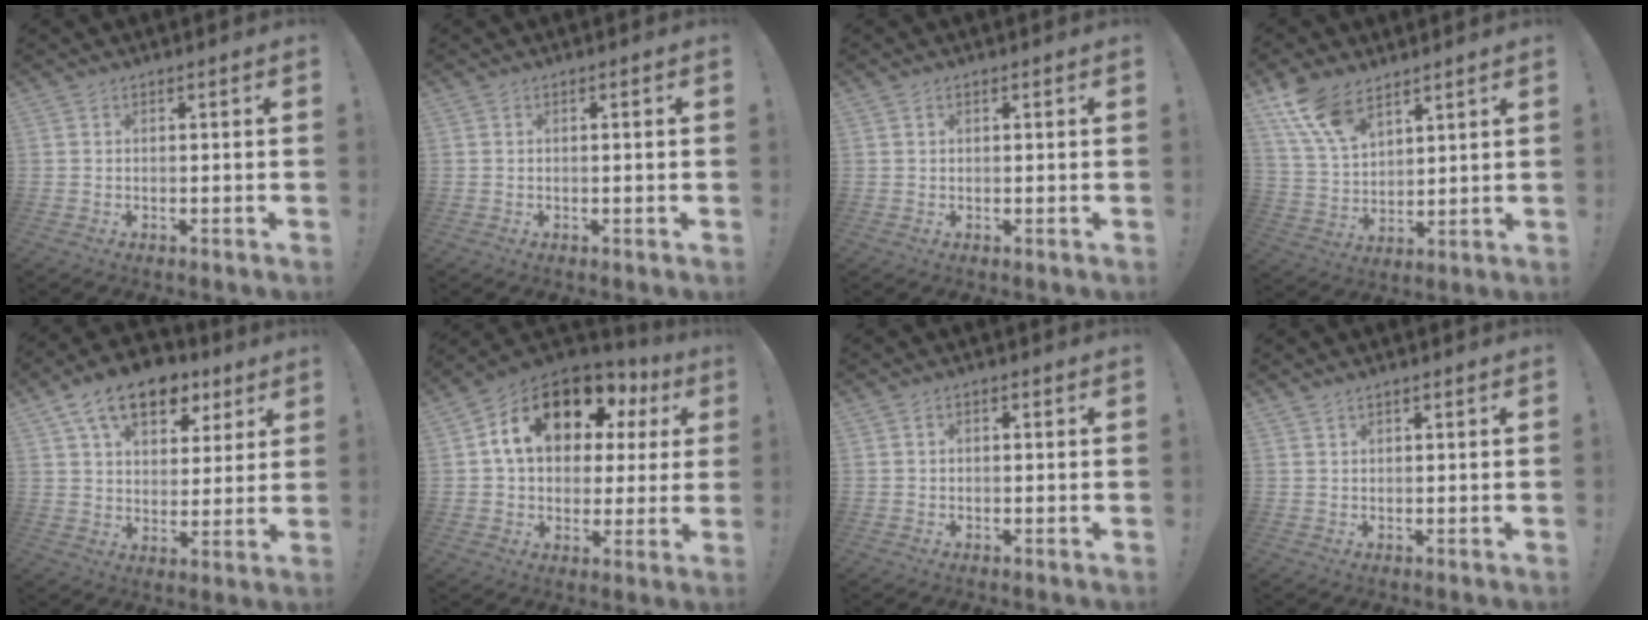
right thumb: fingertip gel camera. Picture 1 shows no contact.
{"total": 0.9, "force": [0.0, -0.4, 0.9], "torque": [-0.008, -0.004, -0.003]}
{"total": 0.6, "force": [0.4, 0.4, 0.2], "torque": [0.000, 0.001, 0.006]}
{"total": 12.6, "force": [8.9, 6.1, 6.4], "torque": [-0.129, -0.041, 0.174]}
{"total": 15.3, "force": [8.6, 9.2, 8.7], "torque": [-0.135, -0.041, 0.156]}
{"total": 18.2, "force": [8.4, 10.9, 12.0], "torque": [-0.195, -0.032, 0.151]}
{"total": 1.1, "force": [-0.1, 0.8, 0.7], "torque": [-0.010, 0.004, -0.004]}
{"total": 1.2, "force": [0.9, 0.5, 0.6], "torque": [-0.008, -0.002, 0.016]}